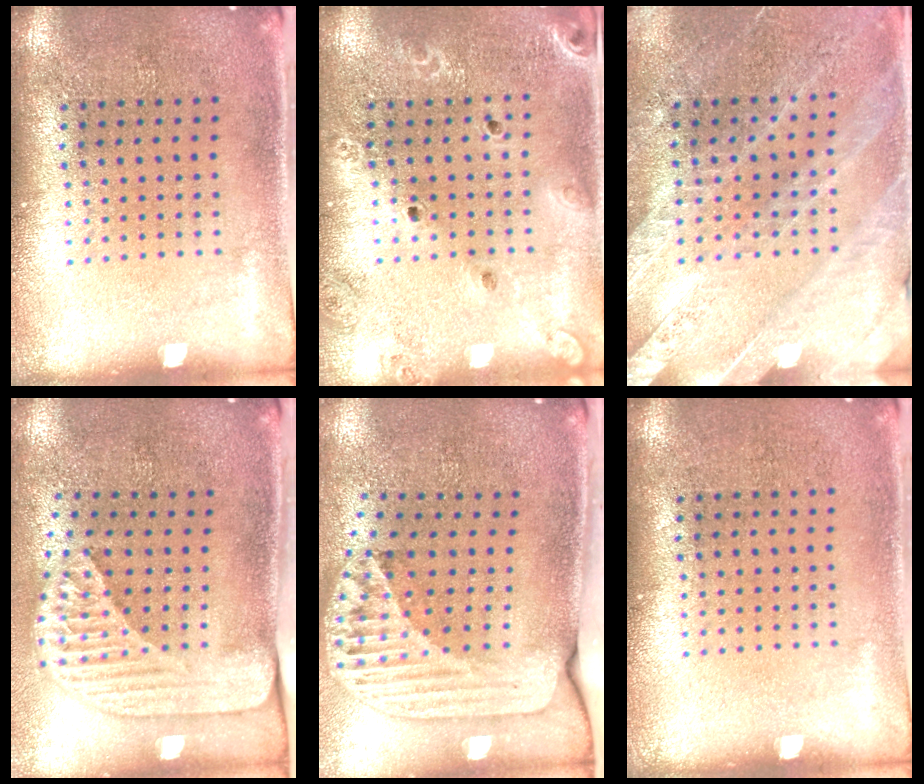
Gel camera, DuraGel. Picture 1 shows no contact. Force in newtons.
{"total": 1.7, "press": 1.7, "slide": 0.4}
{"total": 2.7, "press": 2.7, "slide": 0.5}
{"total": 2.4, "press": 1.8, "slide": 1.7}
{"total": 2.7, "press": 1.8, "slide": 1.9}
{"total": 0.0}